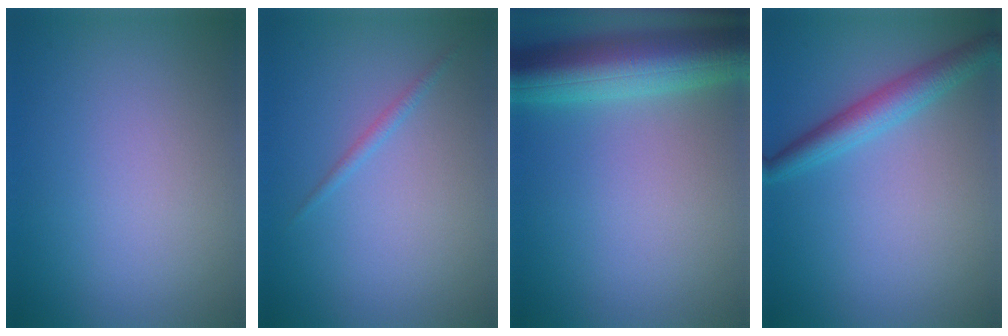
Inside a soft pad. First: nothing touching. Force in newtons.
{"total": 0.8, "press": 0.8, "slide": 0.1}
{"total": 8.2, "press": 8.2, "slide": 0.4}
{"total": 3.3, "press": 3.3, "slide": 0.1}